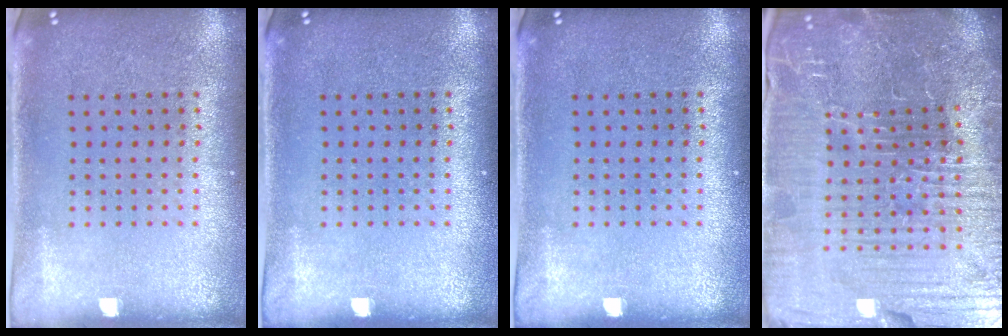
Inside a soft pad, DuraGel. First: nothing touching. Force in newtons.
{"total": 0.0}
{"total": 0.0}
{"total": 7.3, "press": 6.6, "slide": 3.3}